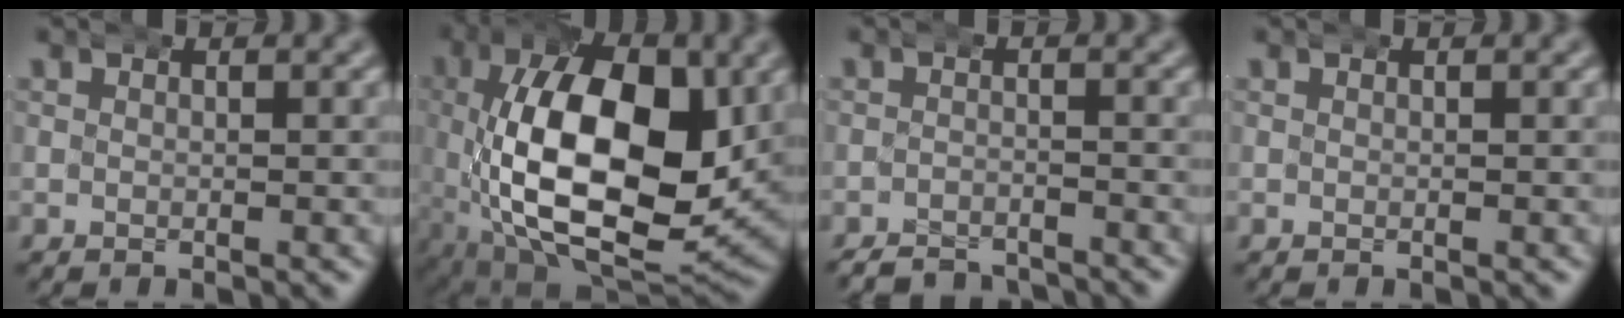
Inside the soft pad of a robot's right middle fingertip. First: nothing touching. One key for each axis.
{"total": 17.6, "fx": -1.9, "fy": 10.4, "fz": 14.0, "tx": -0.254, "ty": -0.053, "tz": -0.007}
{"total": 4.3, "fx": -4.2, "fy": 0.9, "fz": 0.2, "tx": -0.008, "ty": -0.013, "tz": -0.070}
{"total": 0.0}